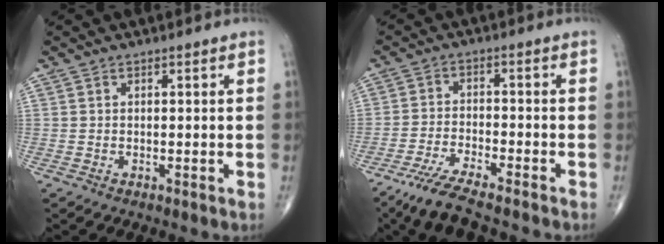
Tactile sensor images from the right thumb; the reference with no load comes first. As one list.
[{"total": 8.1, "force": [-6.5, 1.3, 4.6], "torque": [-0.101, 0.014, -0.123]}]